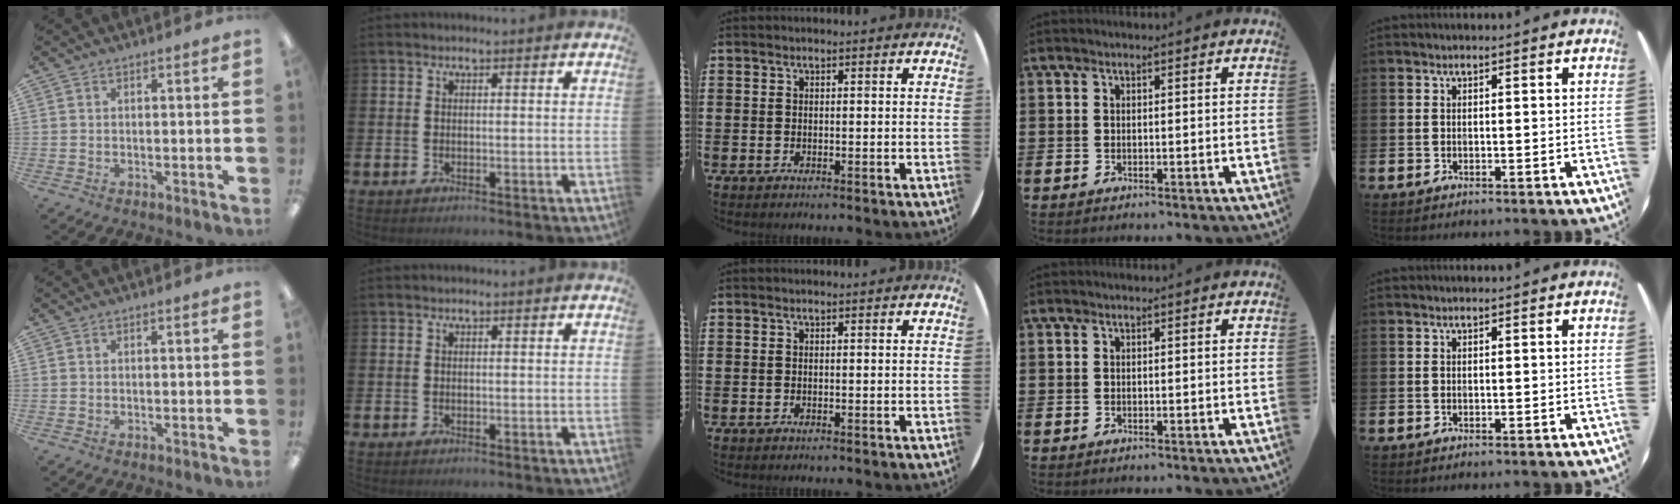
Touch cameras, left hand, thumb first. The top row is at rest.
{}